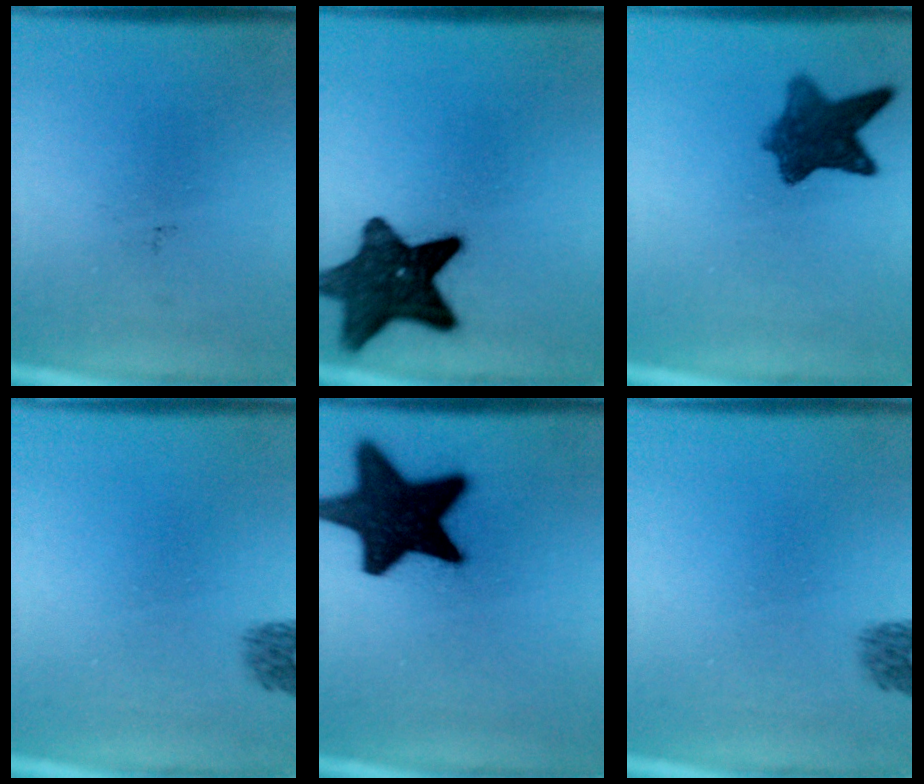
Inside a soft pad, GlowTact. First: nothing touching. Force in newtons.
{"total": 12.8}
{"total": 7.5}
{"total": 1.6}
{"total": 19.1}
{"total": 1.6}